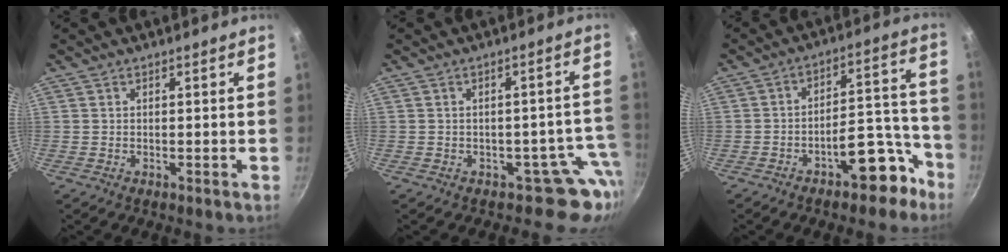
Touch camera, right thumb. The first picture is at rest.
{"total": 6.6, "force": [-3.2, 5.4, 1.9], "torque": [0.063, 0.049, -0.032]}
{"total": 11.5, "force": [-6.8, 5.2, 7.7], "torque": [-0.053, 0.085, -0.091]}